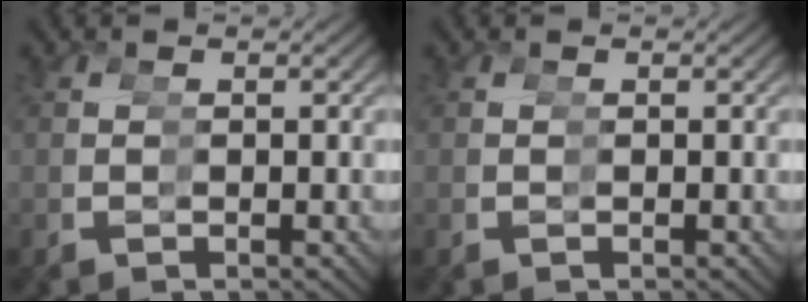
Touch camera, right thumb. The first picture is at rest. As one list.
[{"total": 0.0}]